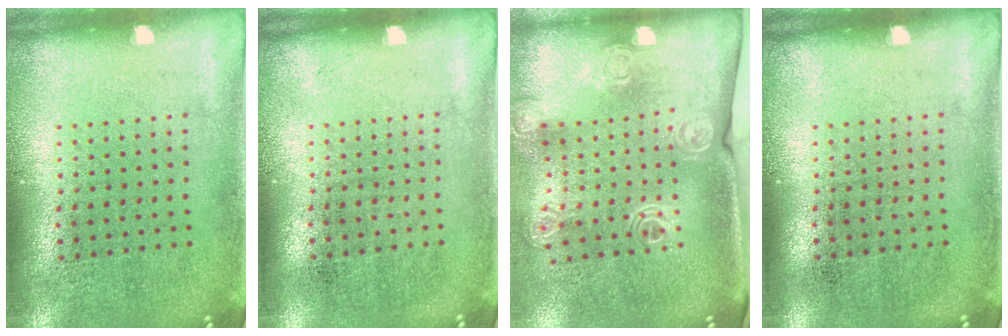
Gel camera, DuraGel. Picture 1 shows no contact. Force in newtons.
{"total": 0.0}
{"total": 2.0, "press": 1.6, "slide": 1.2}
{"total": 0.0}